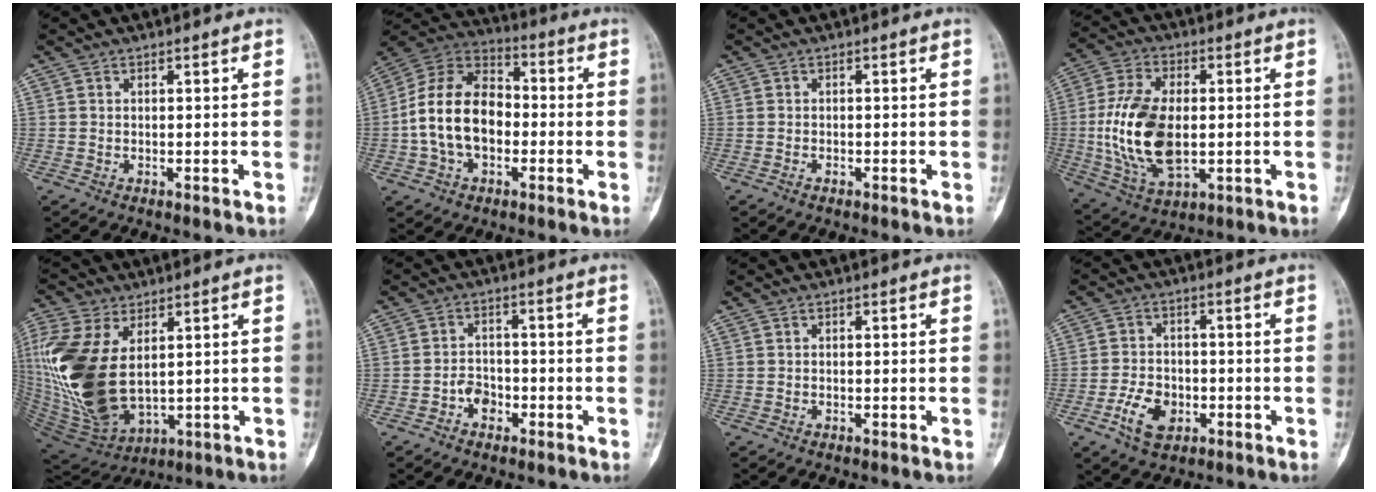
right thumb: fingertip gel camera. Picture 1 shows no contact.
{"total": 16.6, "force": [-2.0, 11.3, 11.9], "torque": [-0.208, 0.039, -0.040]}
{"total": 0.6, "force": [-0.4, 0.4, 0.3], "torque": [-0.007, 0.005, -0.009]}
{"total": 17.1, "force": [-0.6, 9.8, 14.1], "torque": [-0.276, -0.002, -0.002]}
{"total": 20.4, "force": [2.9, 12.0, 16.2], "torque": [-0.360, -0.025, 0.071]}
{"total": 3.9, "force": [-1.9, 2.9, 1.7], "torque": [-0.007, 0.019, -0.040]}
{"total": 0.0}
{"total": 7.5, "force": [-3.0, 5.0, 4.7], "torque": [-0.073, 0.014, -0.053]}